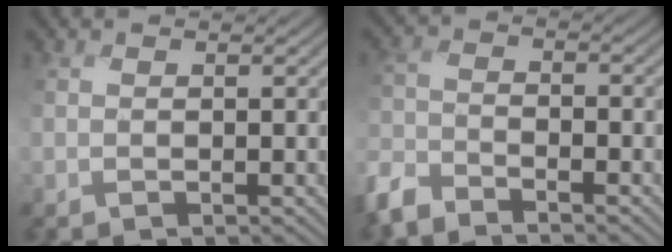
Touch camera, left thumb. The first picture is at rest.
{"total": 5.2, "force": [-4.8, 1.7, 1.3], "torque": [-0.042, -0.014, -0.114]}